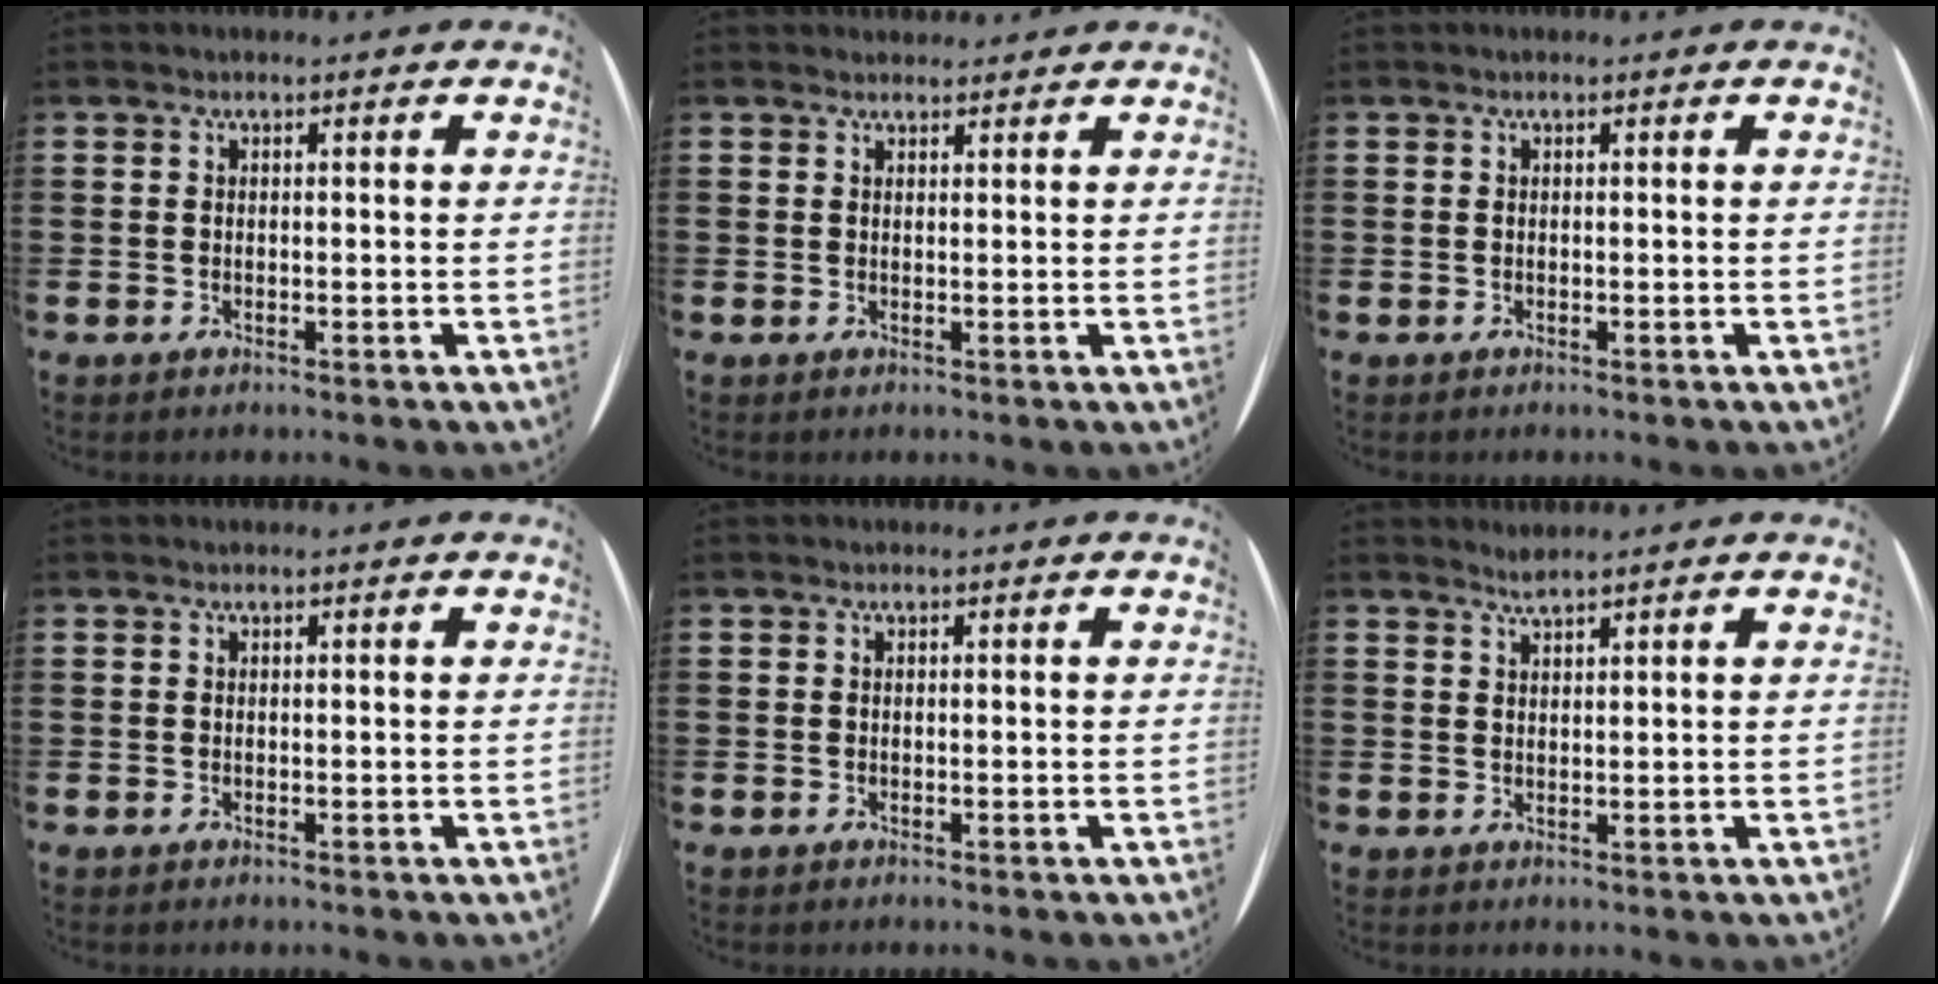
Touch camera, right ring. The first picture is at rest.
{"total": 0.9, "force": [0.9, 0.1, -0.2], "torque": [0.002, 0.004, 0.018]}
{"total": 0.0}
{"total": 0.0}
{"total": 0.0}
{"total": 1.4, "force": [1.3, -0.2, 0.1], "torque": [-0.002, -0.003, 0.027]}